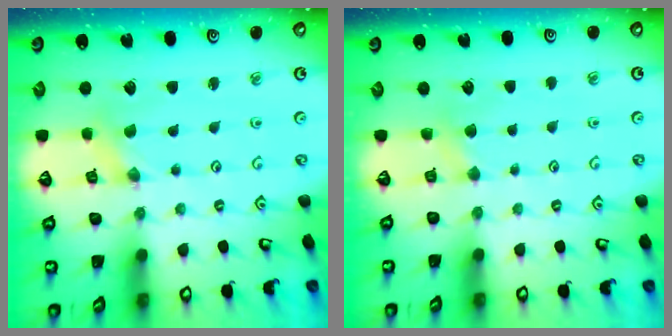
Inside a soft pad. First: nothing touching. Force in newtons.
{"total": 2.5, "press": 2.5, "slide": 0.4}